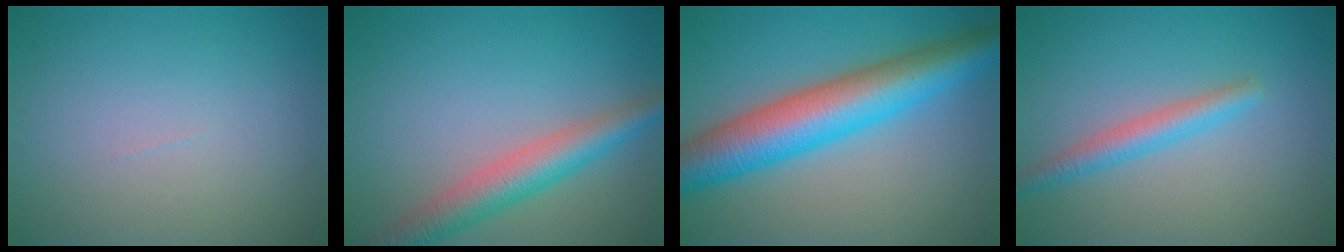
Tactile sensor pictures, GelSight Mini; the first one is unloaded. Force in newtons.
{"total": 5.0, "press": 5.0, "slide": 0.2}
{"total": 9.5, "press": 9.5, "slide": 0.2}
{"total": 2.5, "press": 2.5, "slide": 0.2}